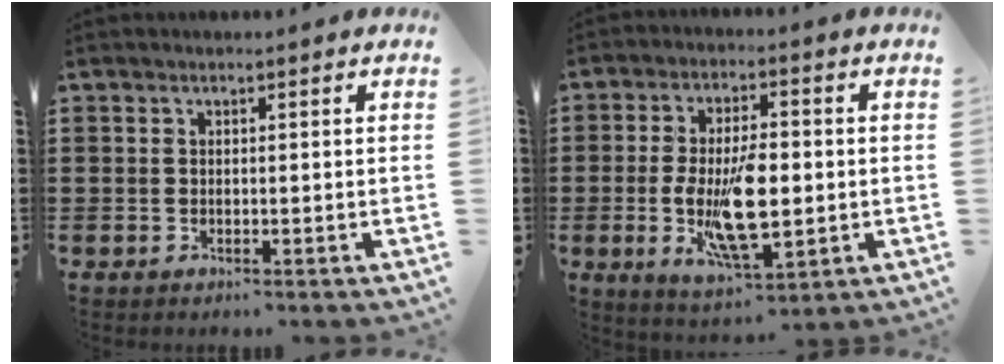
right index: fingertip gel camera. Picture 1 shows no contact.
{"total": 11.4, "force": [-1.3, 4.5, 10.4], "torque": [-0.210, -0.012, -0.025]}